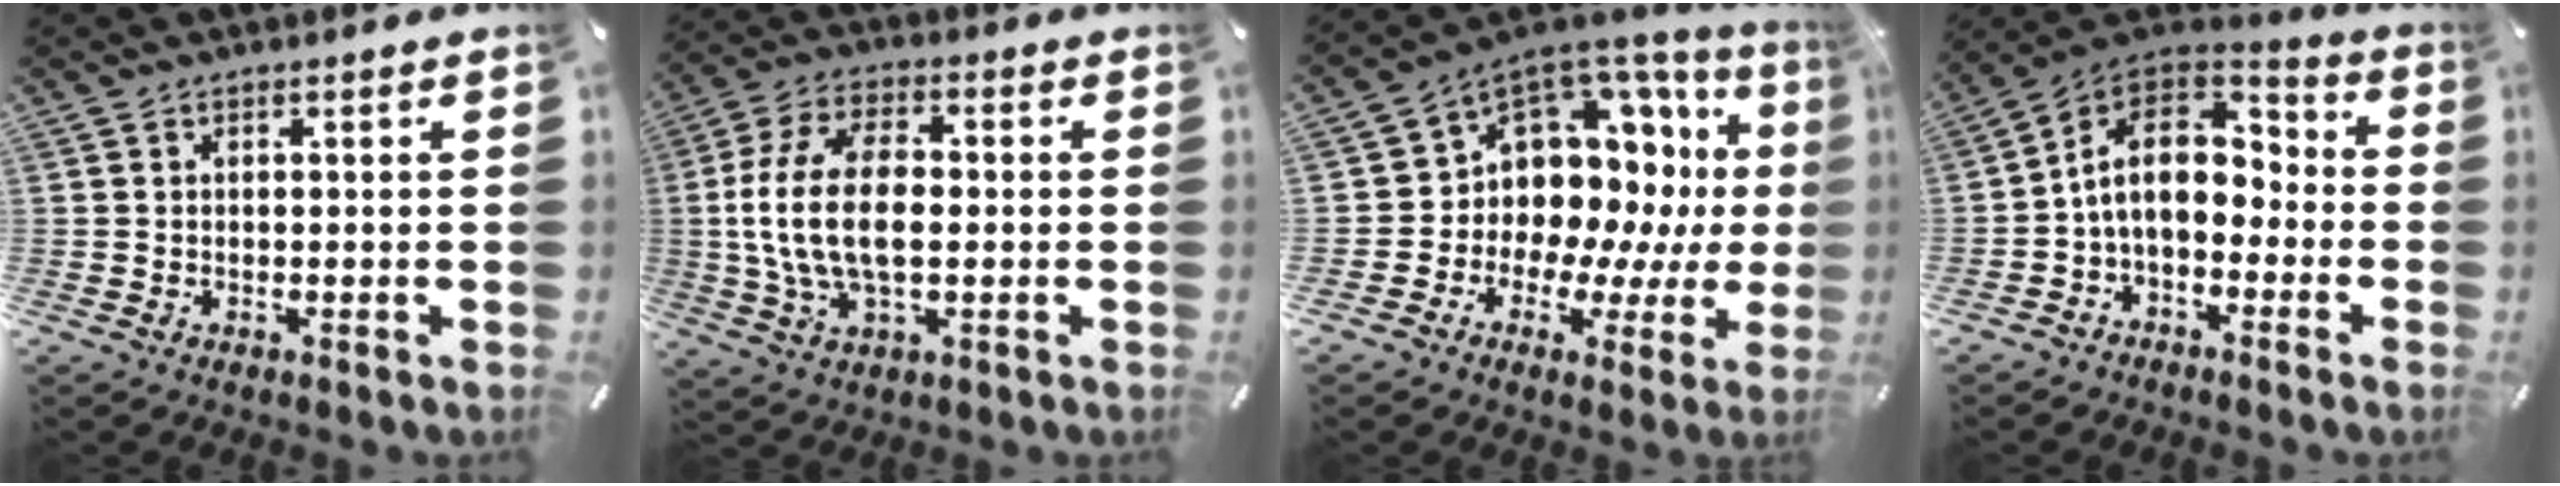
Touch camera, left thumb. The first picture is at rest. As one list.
[{"total": 15.0, "force": [-0.5, 8.3, 12.5], "torque": [-0.263, 0.003, -0.007]}, {"total": 10.0, "force": [4.1, 8.0, 4.4], "torque": [-0.072, -0.076, 0.079]}, {"total": 12.6, "force": [-0.7, 9.1, 8.7], "torque": [-0.173, 0.008, -0.016]}]